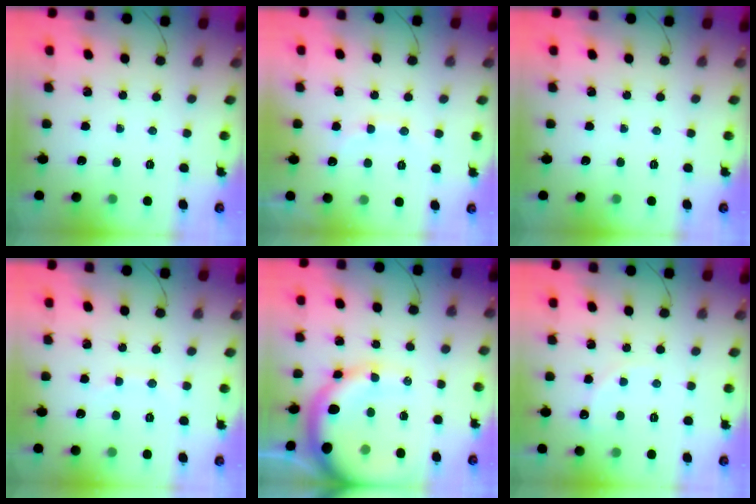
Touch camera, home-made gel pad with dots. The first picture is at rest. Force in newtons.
{"total": 8.2, "press": 8.1, "slide": 1.3}
{"total": 0.0}
{"total": 3.9, "press": 3.8, "slide": 0.5}
{"total": 14.5, "press": 14.3, "slide": 2.0}
{"total": 4.5, "press": 4.4, "slide": 1.0}